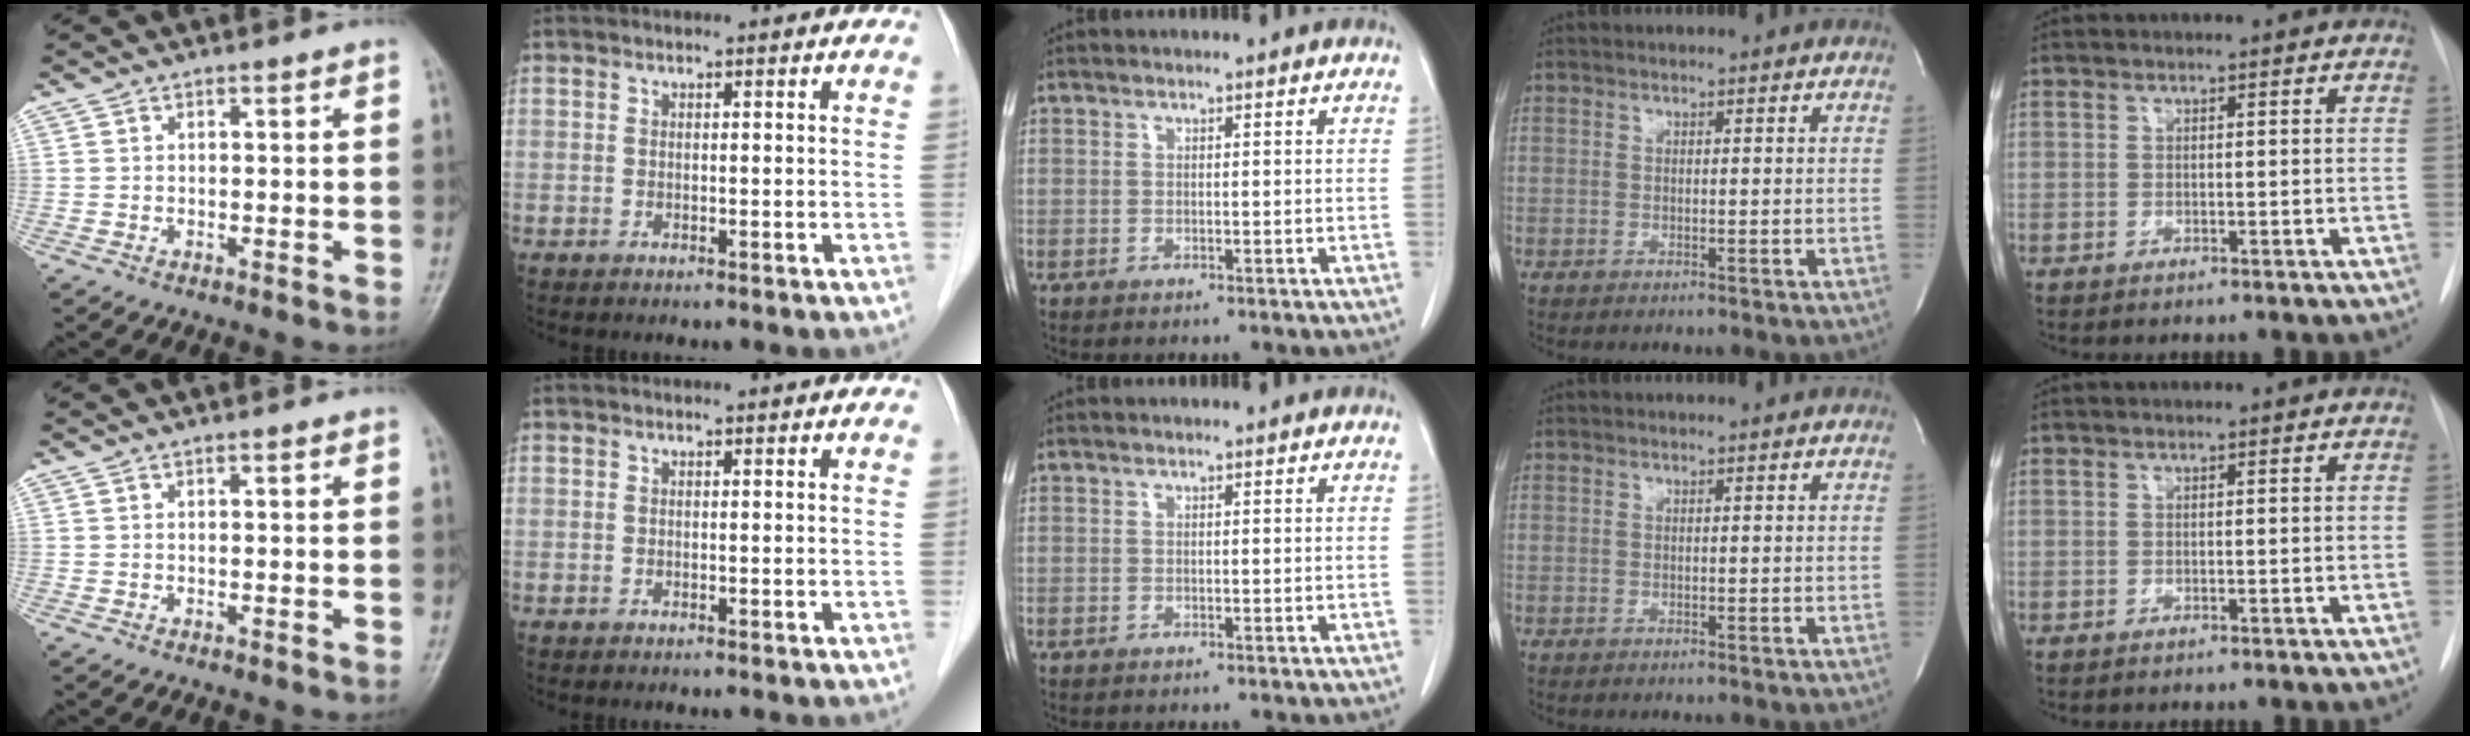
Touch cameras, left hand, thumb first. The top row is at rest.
{}